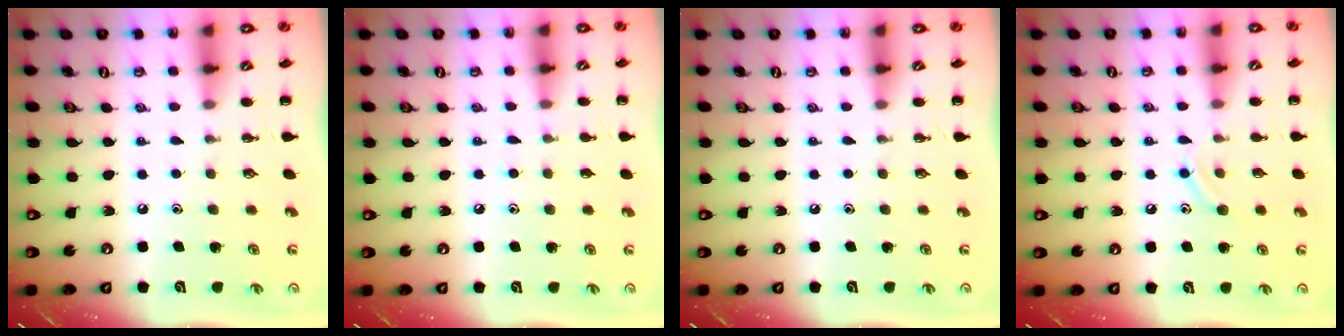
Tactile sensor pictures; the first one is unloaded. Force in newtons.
{"total": 4.9, "press": 4.6, "slide": 1.6}
{"total": 0.0}
{"total": 9.1, "press": 8.9, "slide": 1.6}